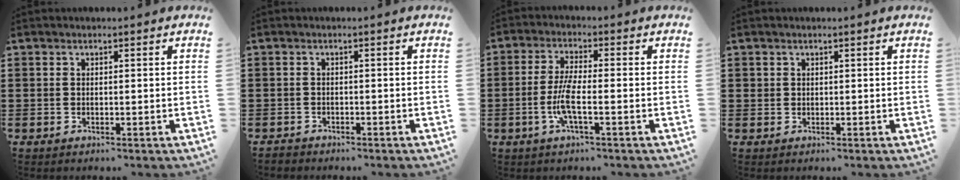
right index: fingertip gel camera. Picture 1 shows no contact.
{"total": 1.0, "force": [-0.9, 0.3, 0.0], "torque": [-0.003, 0.001, -0.021]}
{"total": 5.8, "force": [-1.7, 1.1, 5.4], "torque": [-0.122, -0.010, -0.037]}
{"total": 0.6, "force": [0.3, 0.6, 0.0], "torque": [-0.002, 0.004, 0.005]}